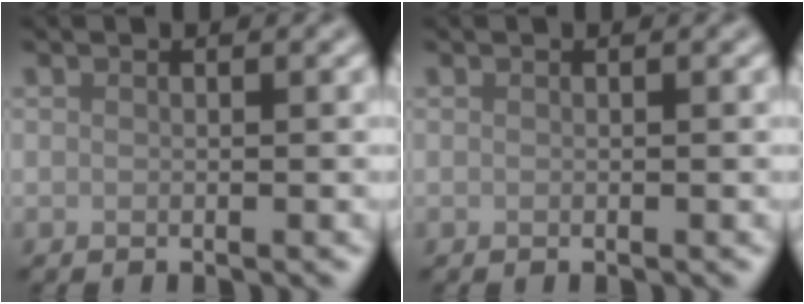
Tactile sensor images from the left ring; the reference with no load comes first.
{"total": 0.0}